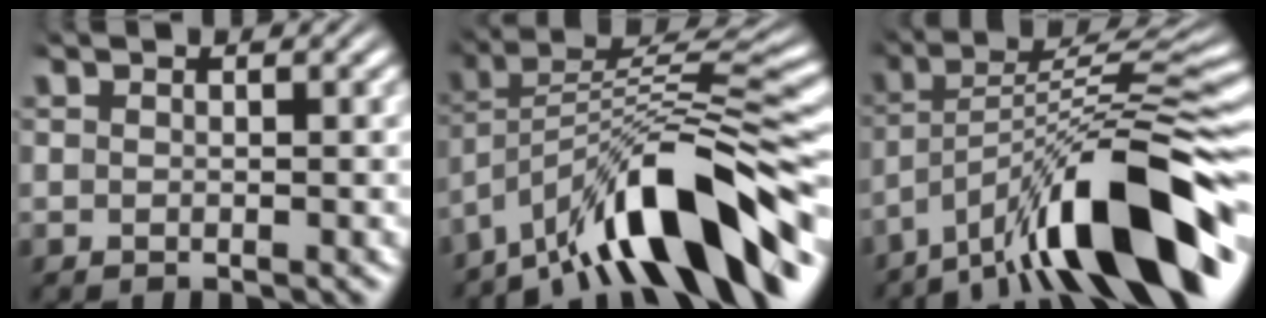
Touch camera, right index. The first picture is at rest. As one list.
[{"total": 9.7, "force": [-3.9, 3.8, 8.1], "torque": [-0.130, -0.011, -0.045]}, {"total": 10.2, "force": [-2.8, 3.6, 9.2], "torque": [-0.138, -0.002, -0.028]}]